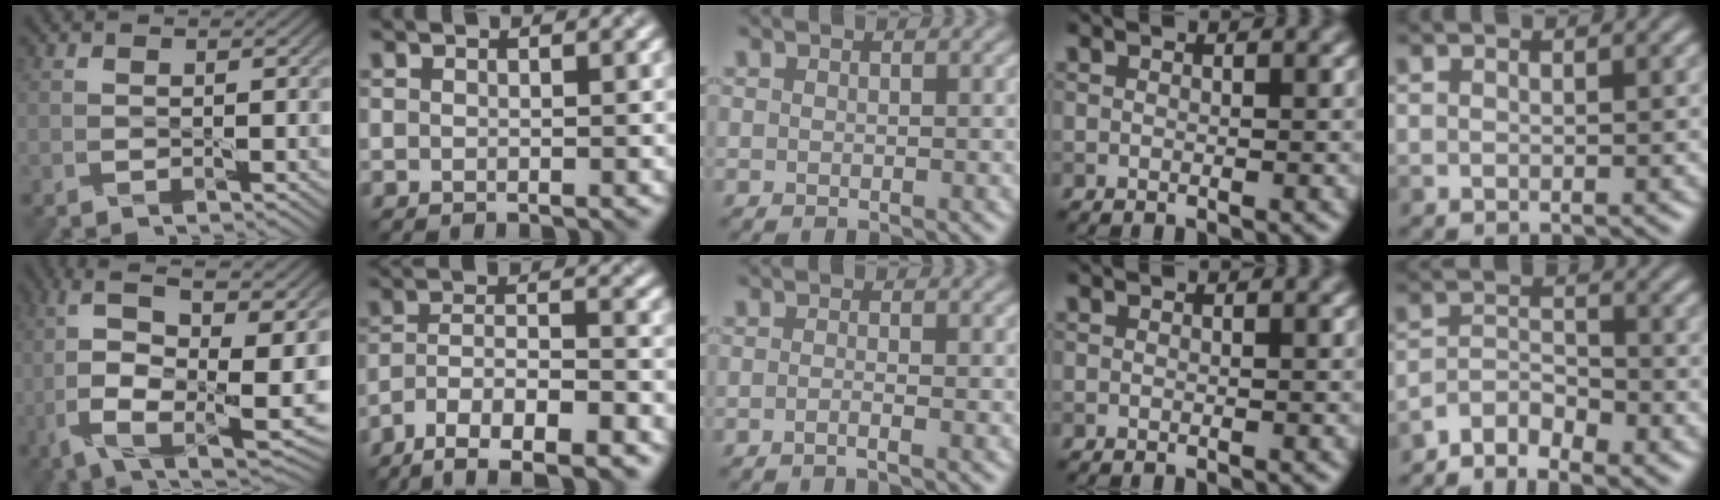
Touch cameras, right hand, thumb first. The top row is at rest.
{"thumb": {"total": 13.5, "force": [-0.5, 5.3, 12.4], "torque": [-0.274, -0.010, -0.005]}, "index": {"total": 8.7, "force": [-6.5, 2.7, 5.1], "torque": [-0.092, 0.002, -0.109]}, "middle": {"total": 0.8, "force": [-0.5, 0.1, 0.7], "torque": [-0.011, -0.003, -0.012]}, "little": {"total": 3.7, "force": [-3.0, 1.4, 1.7], "torque": [-0.027, 0.002, -0.064]}}